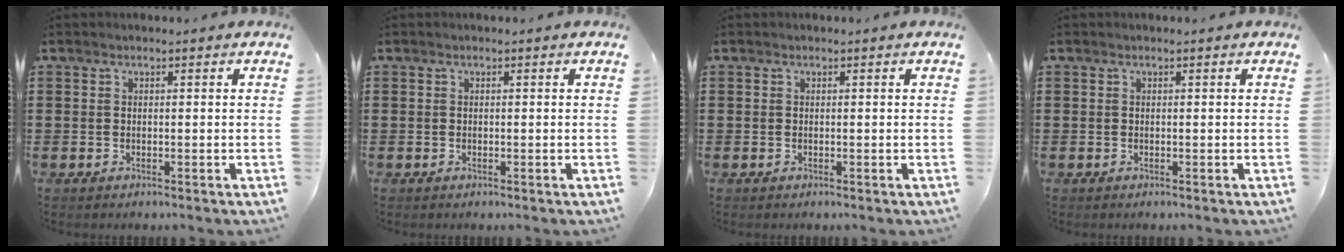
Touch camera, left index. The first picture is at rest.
{"total": 0.0}
{"total": 0.0}
{"total": 0.0}